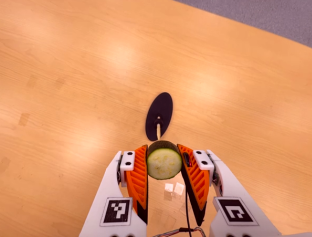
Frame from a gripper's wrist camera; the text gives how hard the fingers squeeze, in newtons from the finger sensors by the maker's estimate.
{"total": 10.4, "left": 9.6, "right": 11.1}